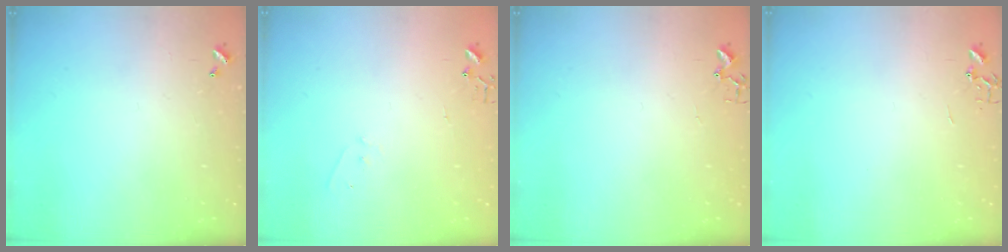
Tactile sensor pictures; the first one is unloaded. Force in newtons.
{"total": 4.0, "press": 4.0, "slide": 0.2}
{"total": 3.0, "press": 2.9, "slide": 0.4}
{"total": 0.0}